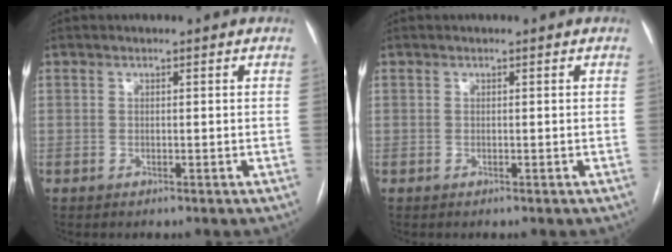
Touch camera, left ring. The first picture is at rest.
{"total": 0.0}